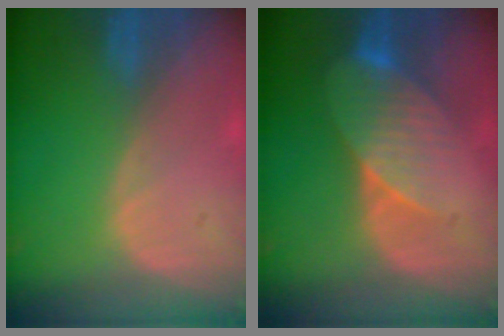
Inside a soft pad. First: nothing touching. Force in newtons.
{"total": 8.4, "press": 7.5, "slide": 3.8}